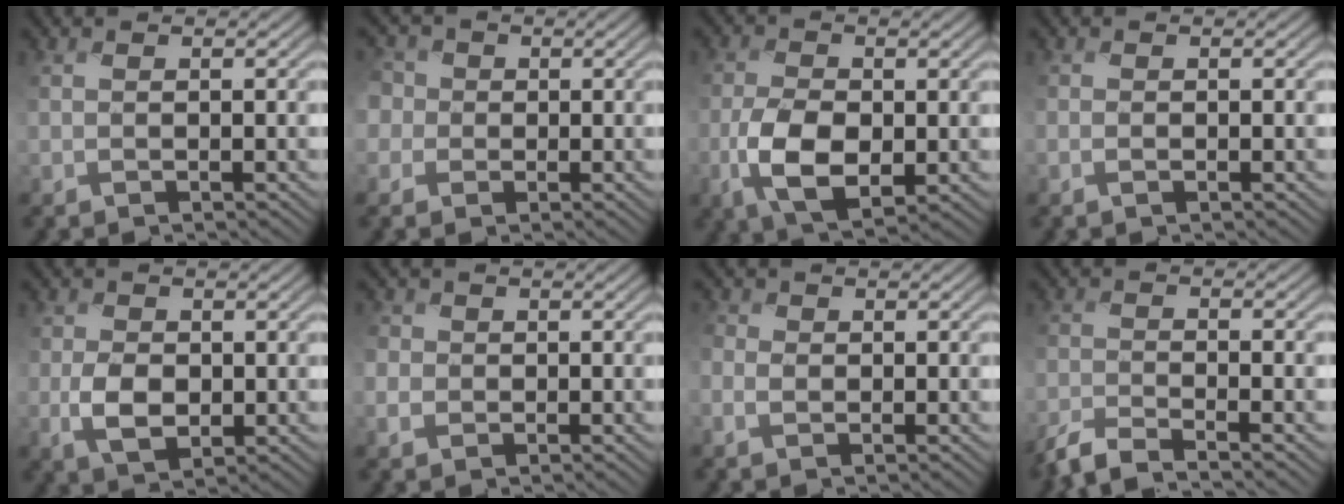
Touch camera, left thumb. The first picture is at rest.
{"total": 5.2, "force": [0.6, 4.8, 2.0], "torque": [-0.072, 0.015, -0.014]}
{"total": 7.6, "force": [-1.8, 4.4, 5.9], "torque": [-0.133, -0.009, -0.036]}
{"total": 0.6, "force": [-0.3, 0.2, 0.5], "torque": [-0.013, -0.002, -0.005]}
{"total": 4.6, "force": [-0.5, 3.3, 3.1], "torque": [-0.070, -0.009, -0.012]}
{"total": 2.4, "force": [-0.1, 2.3, 0.7], "torque": [-0.020, 0.002, -0.008]}
{"total": 2.2, "force": [-0.2, 1.9, 1.1], "torque": [-0.030, 0.002, -0.009]}
{"total": 4.7, "force": [-4.1, 0.7, 2.3], "torque": [-0.047, -0.008, -0.092]}